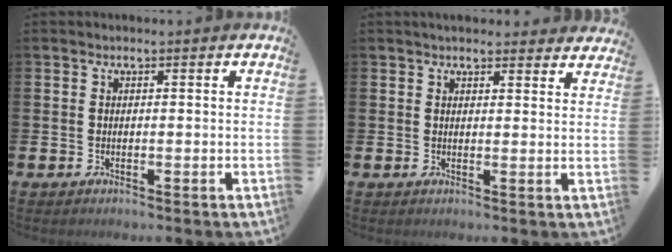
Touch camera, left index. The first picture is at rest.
{"total": 2.8, "force": [2.7, 0.5, 0.2], "torque": [0.004, -0.015, 0.047]}